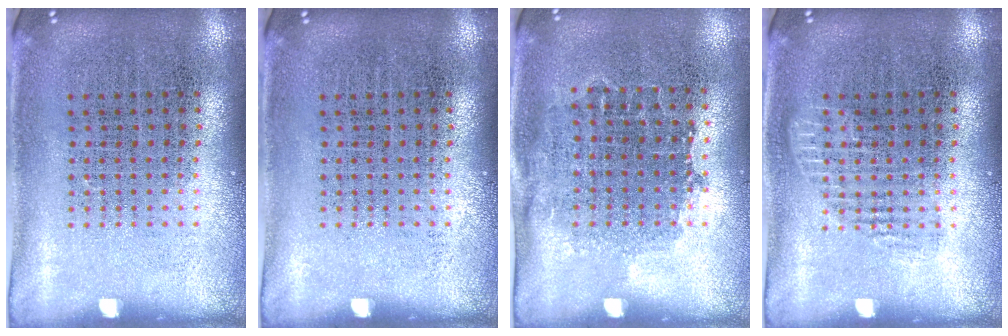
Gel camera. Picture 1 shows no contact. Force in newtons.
{"total": 0.0}
{"total": 0.9, "press": 0.8, "slide": 0.5}
{"total": 1.3, "press": 1.2, "slide": 0.4}